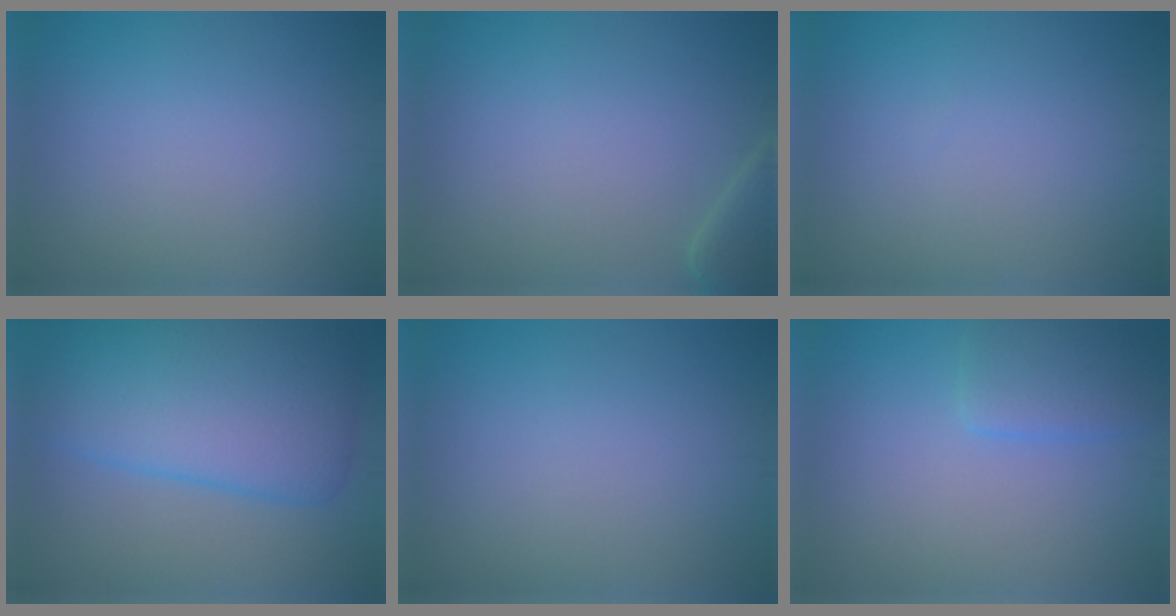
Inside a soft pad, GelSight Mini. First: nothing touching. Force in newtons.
{"total": 2.4, "press": 2.3, "slide": 0.4}
{"total": 0.0}
{"total": 9.0, "press": 9.0, "slide": 0.4}
{"total": 0.0}
{"total": 2.9, "press": 2.9, "slide": 0.1}